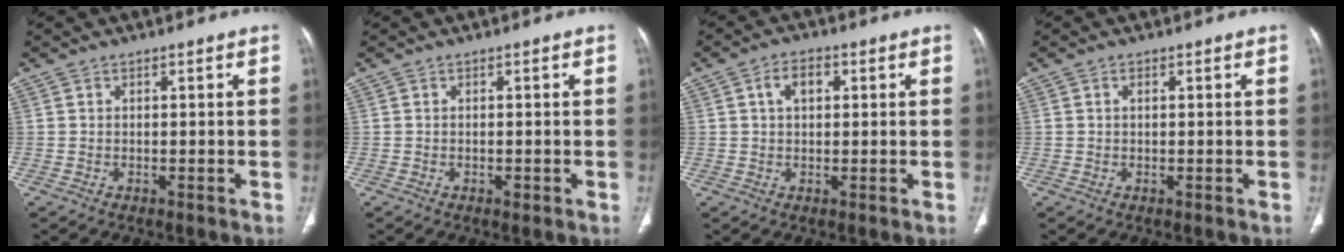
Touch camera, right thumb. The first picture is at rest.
{"total": 0.7, "force": [-0.3, 0.4, 0.5], "torque": [-0.009, -0.001, -0.004]}
{"total": 4.3, "force": [1.1, 2.8, 3.1], "torque": [-0.049, 0.011, 0.018]}
{"total": 0.6, "force": [0.1, 0.4, 0.4], "torque": [-0.011, 0.002, 0.003]}